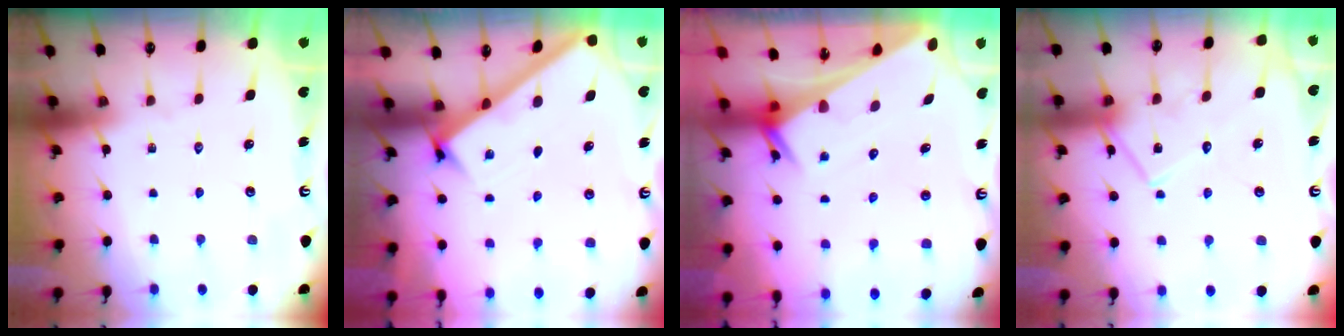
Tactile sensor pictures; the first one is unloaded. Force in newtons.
{"total": 2.5, "press": 2.5, "slide": 0.3}
{"total": 2.4, "press": 2.4, "slide": 0.2}
{"total": 12.3, "press": 12.3, "slide": 1.0}